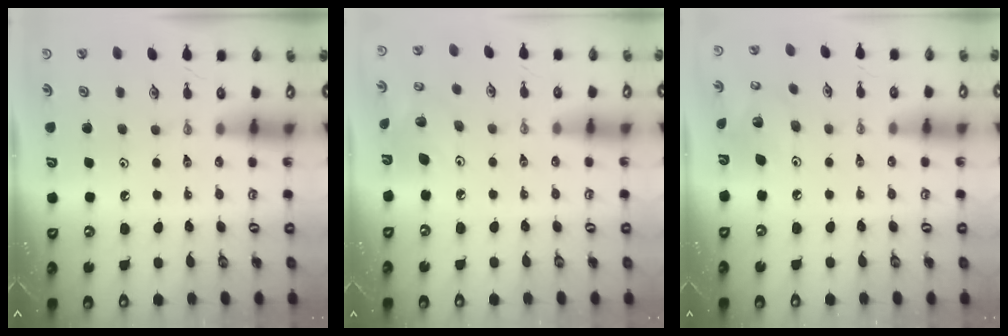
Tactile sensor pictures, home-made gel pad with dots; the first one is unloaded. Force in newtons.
{"total": 6.6, "press": 6.4, "slide": 1.6}
{"total": 7.3, "press": 7.3, "slide": 0.1}